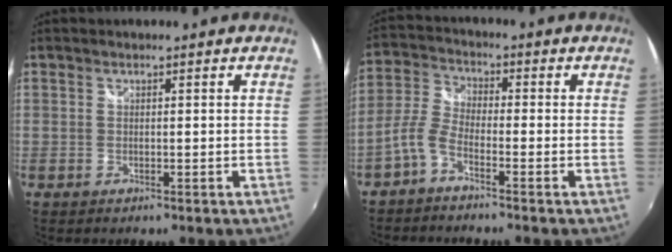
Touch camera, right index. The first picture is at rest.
{"total": 4.6, "force": [-2.8, 1.7, 3.2], "torque": [-0.085, 0.015, -0.063]}